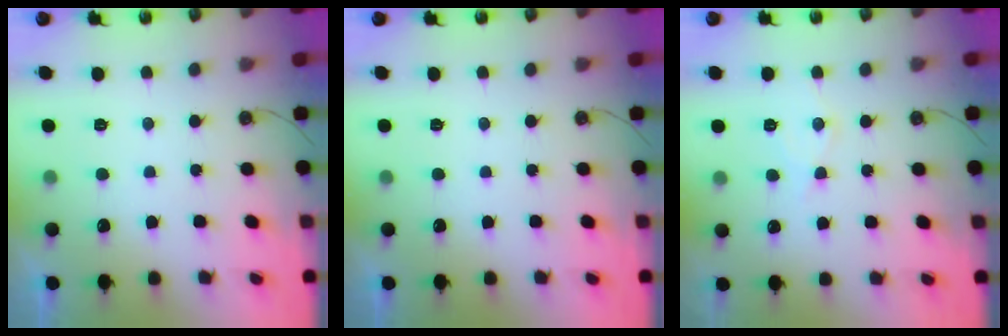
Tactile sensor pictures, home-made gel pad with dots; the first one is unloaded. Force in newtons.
{"total": 0.0}
{"total": 6.8, "press": 6.8, "slide": 0.5}